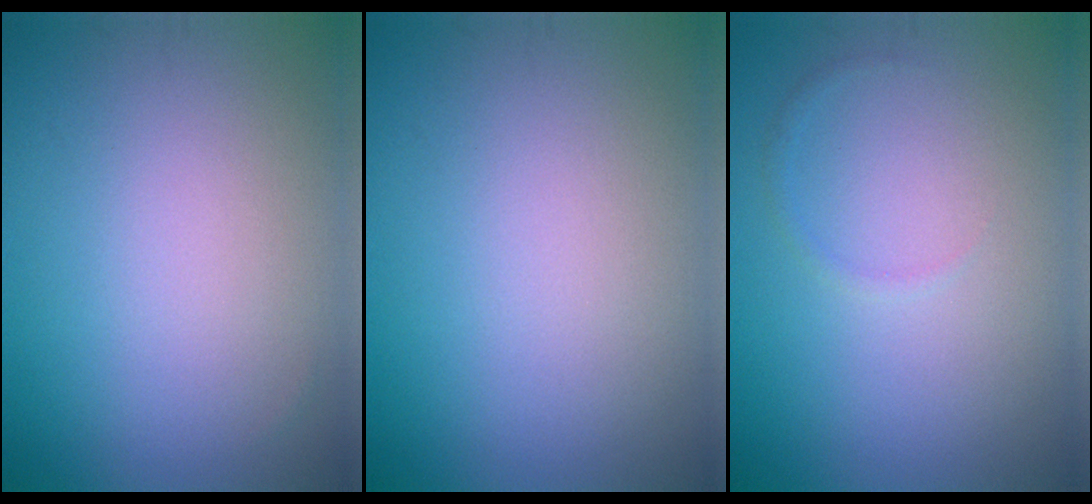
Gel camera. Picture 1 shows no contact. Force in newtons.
{"total": 0.0}
{"total": 0.5, "press": 0.5, "slide": 0.0}